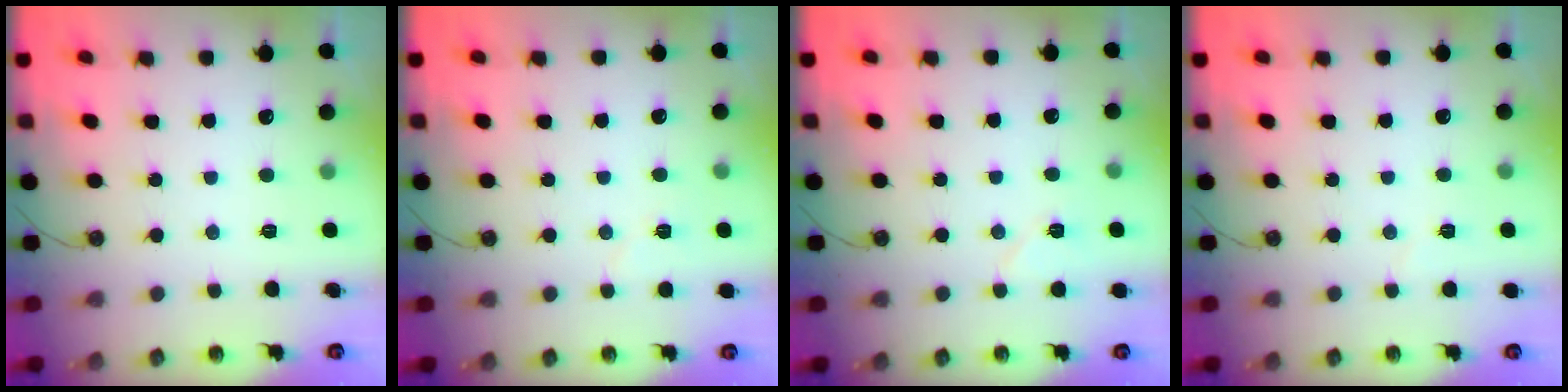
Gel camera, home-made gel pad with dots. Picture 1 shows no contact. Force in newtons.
{"total": 4.4, "press": 4.3, "slide": 0.8}
{"total": 6.6, "press": 6.1, "slide": 2.6}
{"total": 2.9, "press": 2.7, "slide": 1.1}